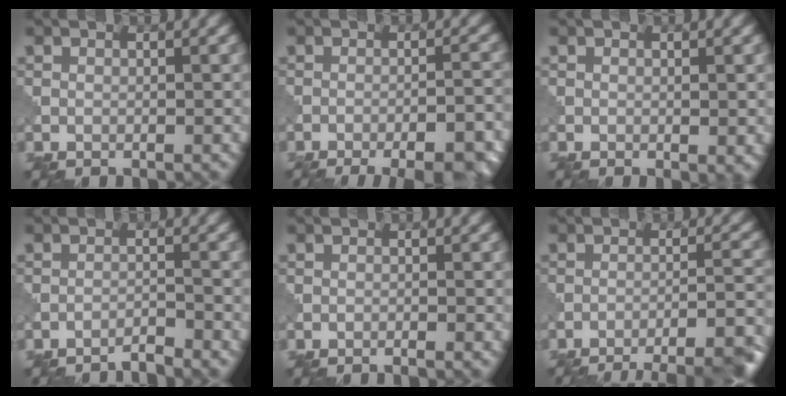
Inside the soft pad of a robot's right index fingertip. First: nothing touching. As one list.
[{"total": 10.1, "force": [-7.8, 3.1, 5.6], "torque": [-0.047, 0.002, -0.077]}, {"total": 1.0, "force": [-0.1, 0.3, 1.0], "torque": [-0.011, -0.005, -0.002]}, {"total": 2.1, "force": [-2.0, 0.1, 0.7], "torque": [0.003, 0.004, -0.042]}, {"total": 1.0, "force": [-0.8, 0.1, 0.6], "torque": [-0.006, -0.001, -0.021]}, {"total": 12.8, "force": [-11.1, 3.2, 5.6], "torque": [-0.049, 0.009, -0.123]}]